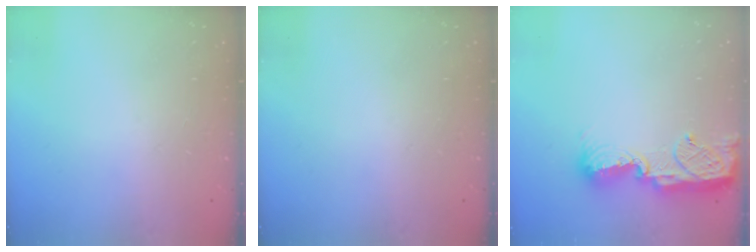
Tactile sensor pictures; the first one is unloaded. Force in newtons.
{"total": 0.0}
{"total": 11.6, "press": 11.5, "slide": 1.1}